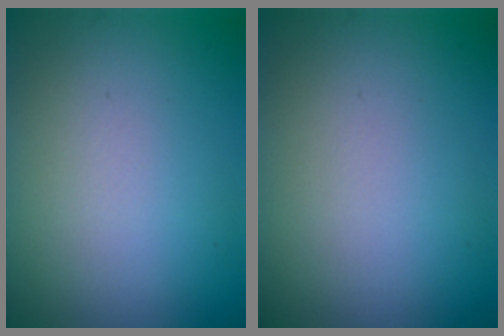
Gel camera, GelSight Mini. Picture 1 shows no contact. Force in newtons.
{"total": 0.0}